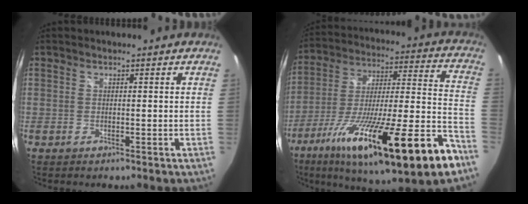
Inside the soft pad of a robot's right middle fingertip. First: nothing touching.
{"total": 31.3, "force": [-17.6, 3.8, 25.7], "torque": [-0.417, -0.065, -0.282]}